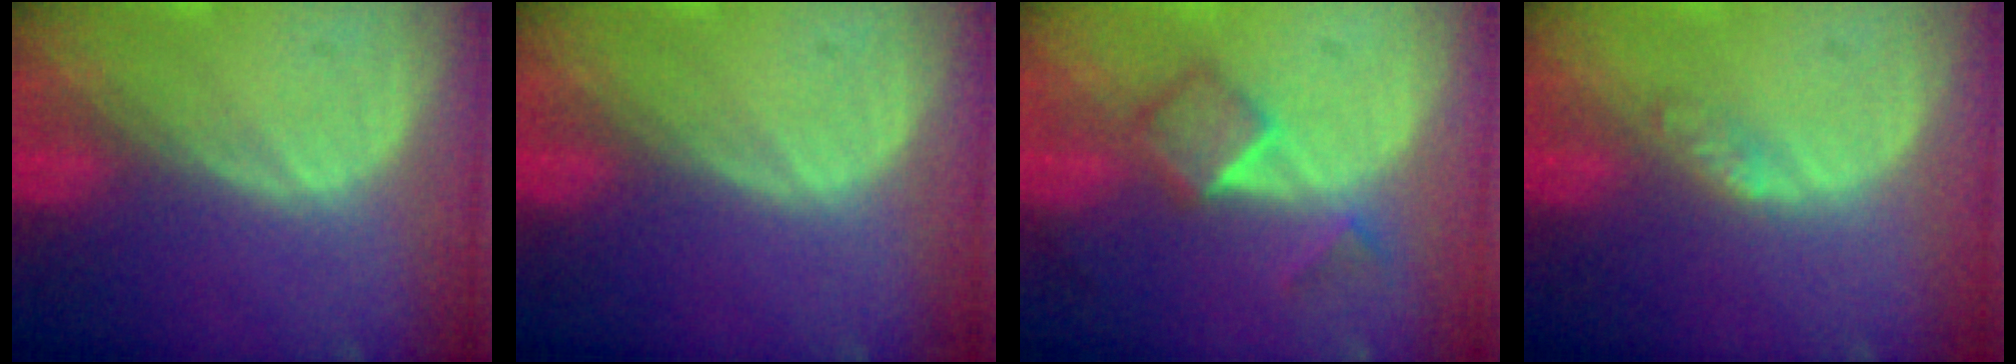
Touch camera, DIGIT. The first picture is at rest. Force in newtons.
{"total": 0.0}
{"total": 5.0, "press": 4.4, "slide": 2.4}
{"total": 1.4, "press": 1.4, "slide": 0.1}